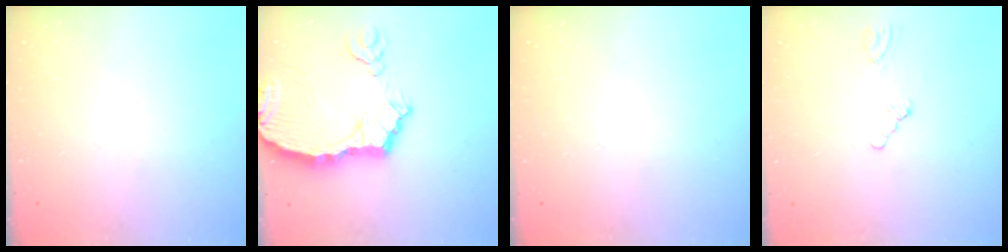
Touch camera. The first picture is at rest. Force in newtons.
{"total": 10.4, "press": 10.3, "slide": 1.2}
{"total": 0.0}
{"total": 0.5, "press": 0.5, "slide": 0.2}